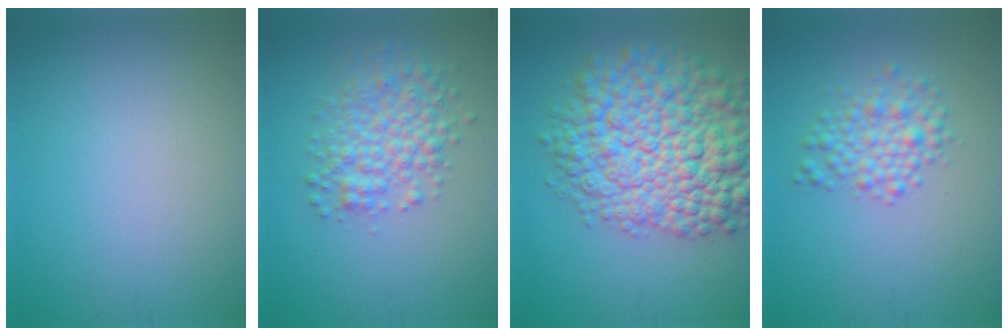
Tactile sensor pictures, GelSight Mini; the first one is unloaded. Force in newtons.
{"total": 4.6, "press": 4.6, "slide": 0.1}
{"total": 12.1, "press": 12.1, "slide": 0.4}
{"total": 3.1, "press": 3.1, "slide": 0.0}